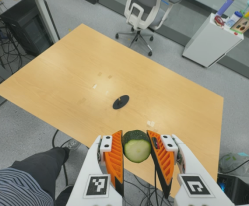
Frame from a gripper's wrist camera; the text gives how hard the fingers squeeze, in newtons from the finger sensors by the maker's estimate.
{"total": 10.0, "left": 9.0, "right": 11.0}